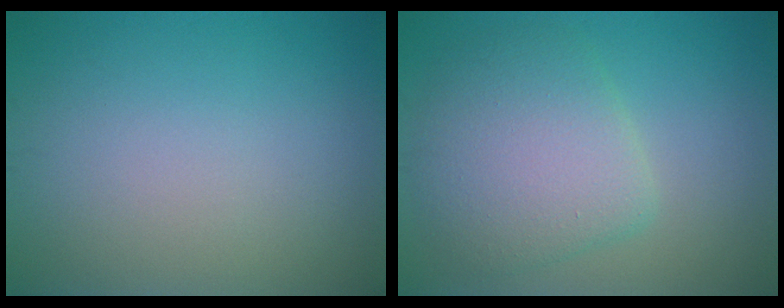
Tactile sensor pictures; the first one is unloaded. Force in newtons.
{"total": 5.6, "press": 5.6, "slide": 0.3}